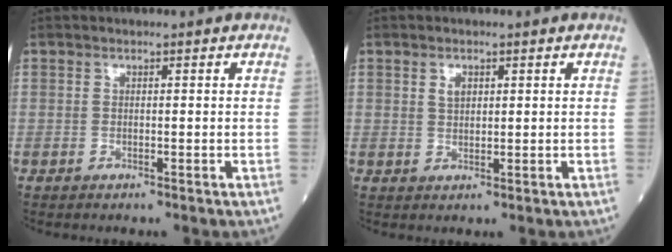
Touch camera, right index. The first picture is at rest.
{"total": 1.8, "force": [0.8, 1.1, 1.2], "torque": [-0.021, 0.003, 0.015]}